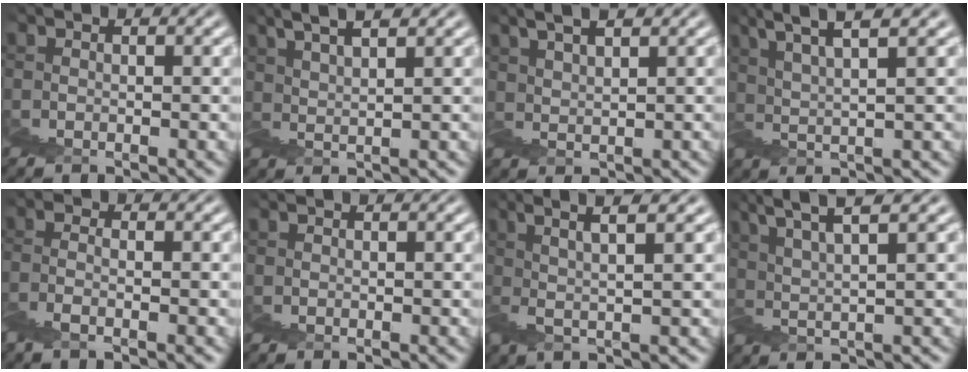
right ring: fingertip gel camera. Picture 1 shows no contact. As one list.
[{"total": 4.3, "force": [2.8, -2.8, 1.7], "torque": [-0.015, 0.035, 0.041]}, {"total": 2.7, "force": [2.0, -0.7, 1.7], "torque": [0.005, 0.029, 0.027]}, {"total": 6.0, "force": [3.8, -4.4, 1.3], "torque": [-0.006, 0.043, 0.057]}, {"total": 1.8, "force": [0.5, -1.8, -0.1], "torque": [-0.004, 0.025, -0.004]}, {"total": 0.0}, {"total": 5.8, "force": [2.6, -5.2, -0.5], "torque": [0.038, 0.050, 0.032]}, {"total": 5.6, "force": [3.7, -3.9, 1.6], "torque": [-0.015, 0.037, 0.057]}]